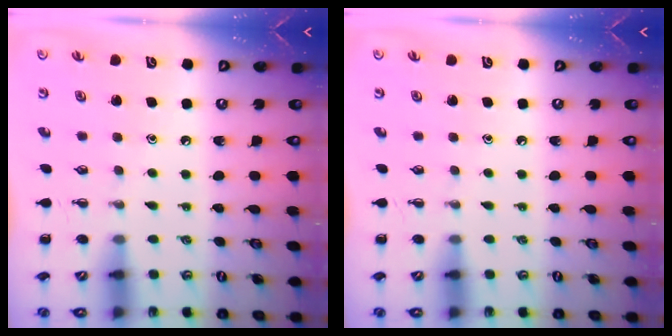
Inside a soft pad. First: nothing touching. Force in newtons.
{"total": 0.0}